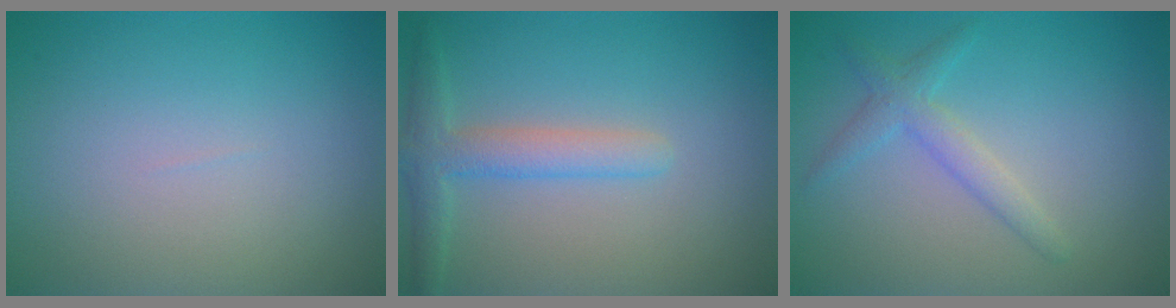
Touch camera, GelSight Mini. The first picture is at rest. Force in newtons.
{"total": 3.1, "press": 3.1, "slide": 0.1}
{"total": 2.3, "press": 2.3, "slide": 0.1}